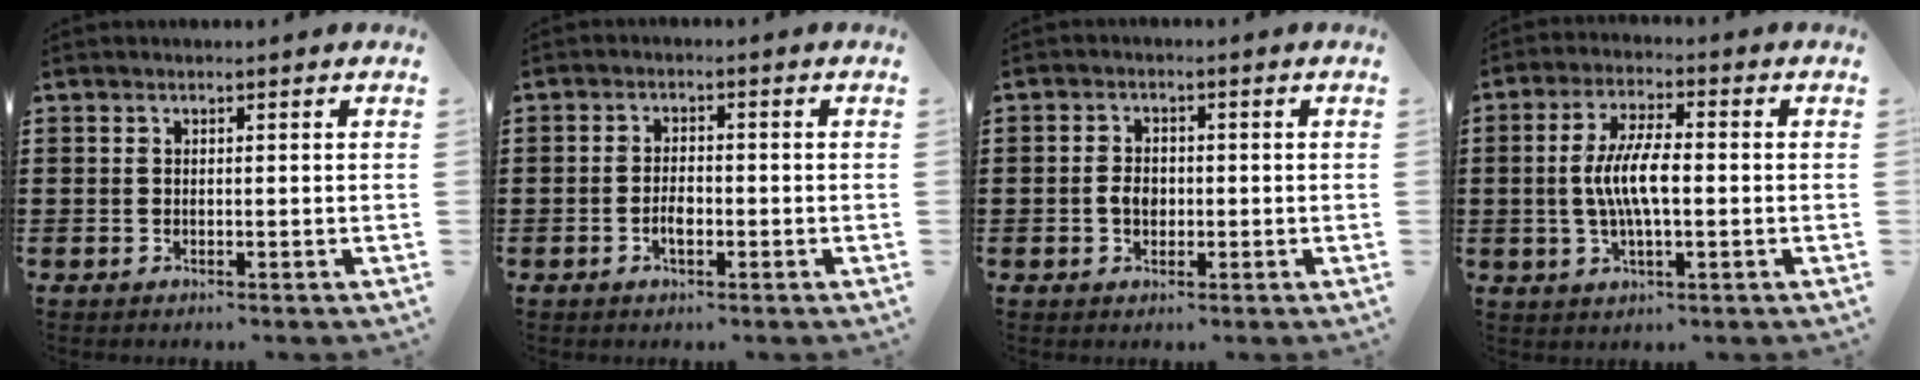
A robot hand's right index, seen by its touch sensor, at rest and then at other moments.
{"total": 2.7, "force": [-1.0, 1.2, 2.2], "torque": [-0.050, 0.001, -0.021]}
{"total": 2.6, "force": [-0.3, 1.7, 1.9], "torque": [-0.039, 0.002, -0.006]}
{"total": 7.5, "force": [-0.4, 2.1, 7.2], "torque": [-0.153, -0.004, -0.014]}